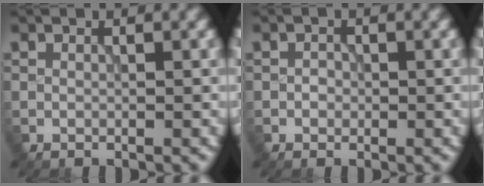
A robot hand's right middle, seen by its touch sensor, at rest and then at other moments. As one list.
[{"total": 0.8, "force": [-0.2, 0.7, 0.3], "torque": [-0.002, -0.001, -0.006]}]